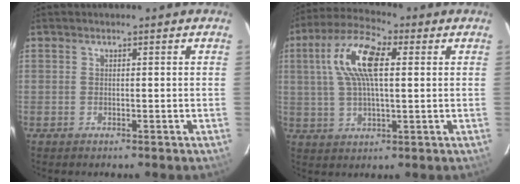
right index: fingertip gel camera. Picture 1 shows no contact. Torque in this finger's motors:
{"motor_torque": [0.53, 0.05, 0.52, 0.18]}